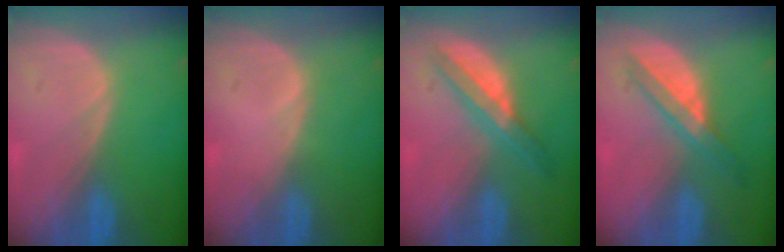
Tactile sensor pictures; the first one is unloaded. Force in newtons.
{"total": 0.5, "press": 0.1, "slide": 0.5}
{"total": 5.7, "press": 5.3, "slide": 1.9}
{"total": 5.9, "press": 5.4, "slide": 2.6}